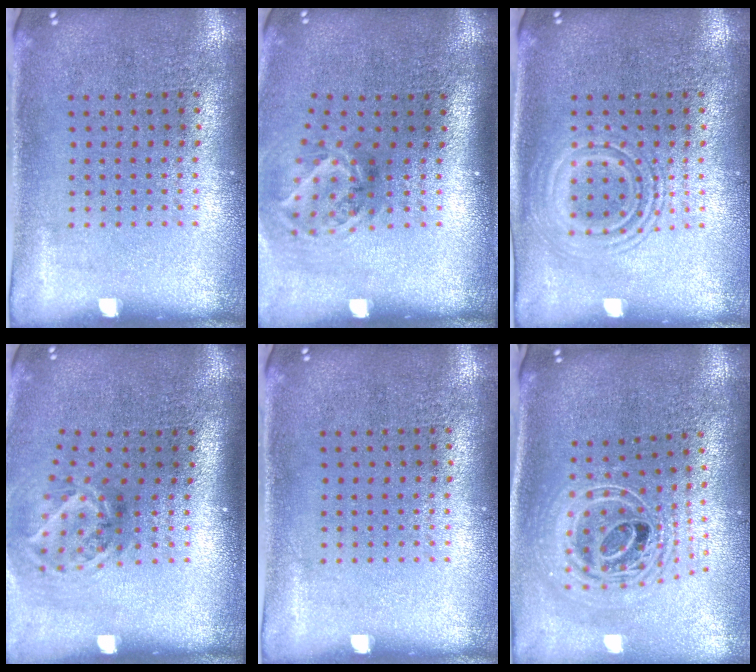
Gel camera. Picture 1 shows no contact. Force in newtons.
{"total": 1.9, "press": 1.2, "slide": 1.5}
{"total": 2.8, "press": 2.7, "slide": 0.5}
{"total": 1.9, "press": 1.2, "slide": 1.5}
{"total": 0.0}
{"total": 2.5, "press": 1.8, "slide": 1.8}